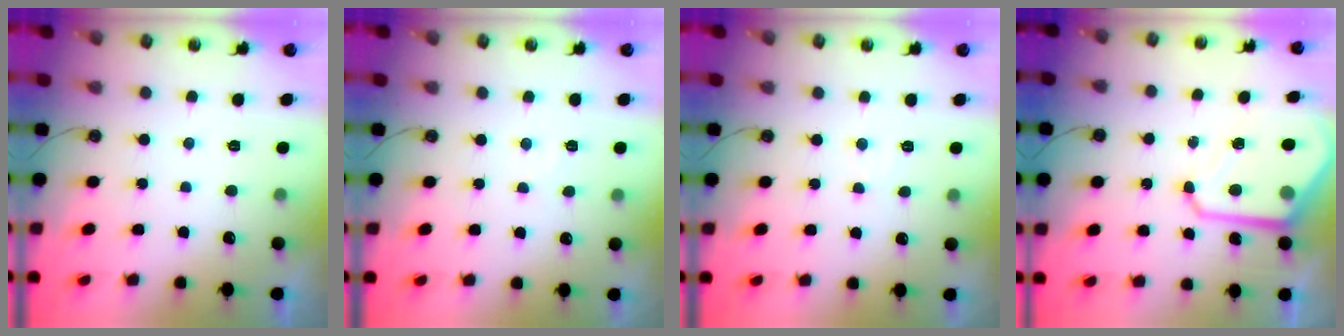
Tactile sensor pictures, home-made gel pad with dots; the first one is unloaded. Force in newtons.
{"total": 4.7, "press": 4.7, "slide": 0.6}
{"total": 4.8, "press": 4.8, "slide": 0.7}
{"total": 11.6, "press": 11.5, "slide": 0.9}